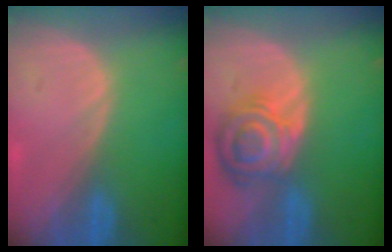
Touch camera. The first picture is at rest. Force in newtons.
{"total": 8.4, "press": 7.4, "slide": 3.9}